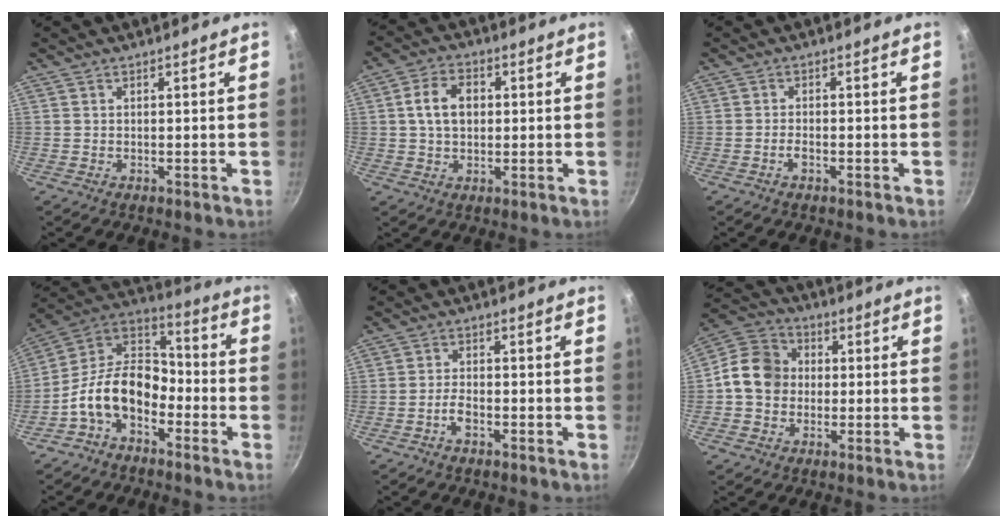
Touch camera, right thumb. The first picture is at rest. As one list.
[{"total": 7.5, "force": [0.9, 5.4, 5.1], "torque": [-0.075, 0.012, 0.011]}, {"total": 1.6, "force": [-0.9, 0.7, 1.2], "torque": [-0.027, 0.010, -0.020]}, {"total": 15.0, "force": [-5.9, 9.8, 9.7], "torque": [-0.143, 0.073, -0.138]}, {"total": 2.9, "force": [-1.6, 1.3, 2.1], "torque": [-0.042, 0.017, -0.033]}, {"total": 11.2, "force": [-0.2, 9.6, 5.7], "torque": [-0.071, 0.025, -0.027]}]